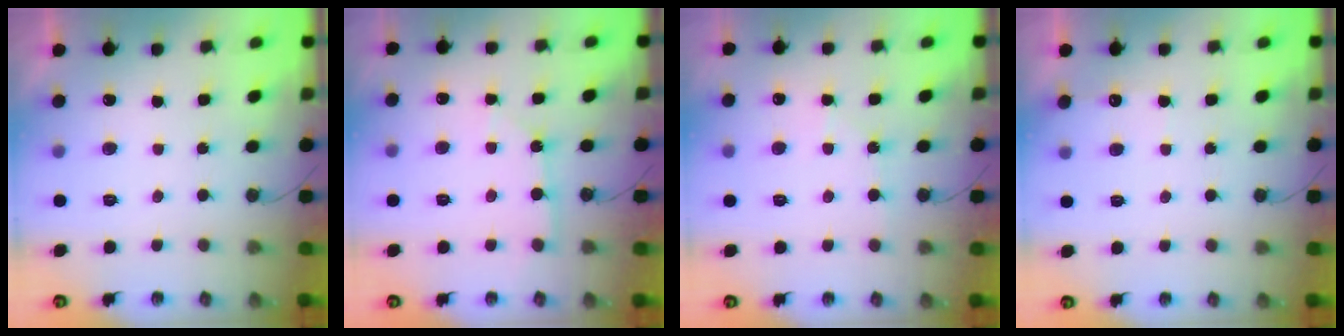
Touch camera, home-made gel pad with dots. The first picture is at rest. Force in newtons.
{"total": 3.0, "press": 3.0, "slide": 0.2}
{"total": 5.1, "press": 5.1, "slide": 0.7}
{"total": 3.8, "press": 3.8, "slide": 0.5}